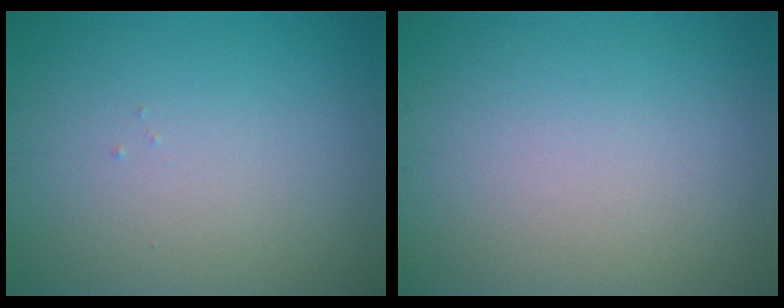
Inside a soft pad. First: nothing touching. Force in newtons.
{"total": 0.0}